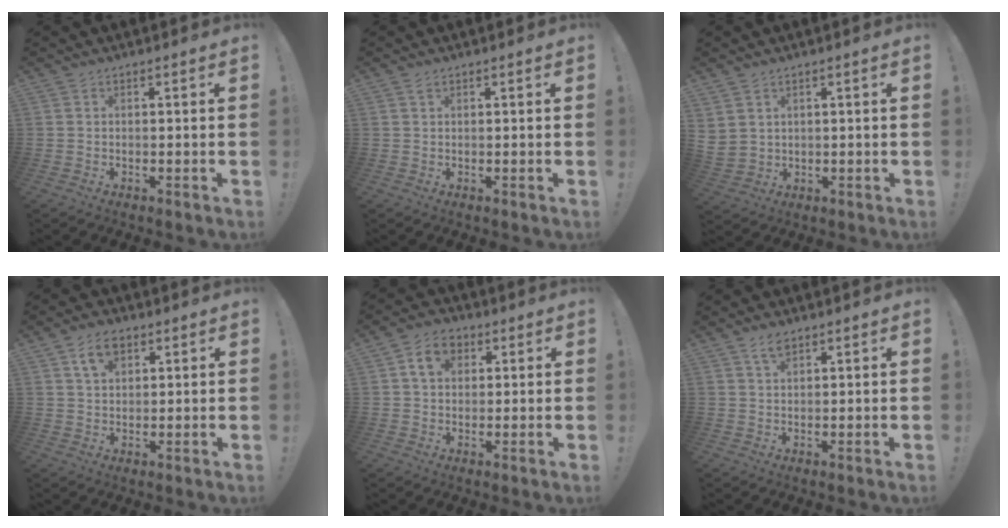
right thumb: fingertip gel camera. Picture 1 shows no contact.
{"total": 1.0, "force": [0.7, 0.4, 0.6], "torque": [-0.009, 0.000, 0.012]}
{"total": 3.3, "force": [2.1, 2.2, 1.2], "torque": [-0.028, -0.007, 0.044]}
{"total": 6.8, "force": [3.5, 4.3, 4.0], "torque": [-0.064, -0.001, 0.064]}
{"total": 8.0, "force": [3.0, 6.0, 4.3], "torque": [-0.065, 0.006, 0.056]}
{"total": 3.4, "force": [2.2, 1.6, 2.0], "torque": [-0.035, -0.004, 0.039]}